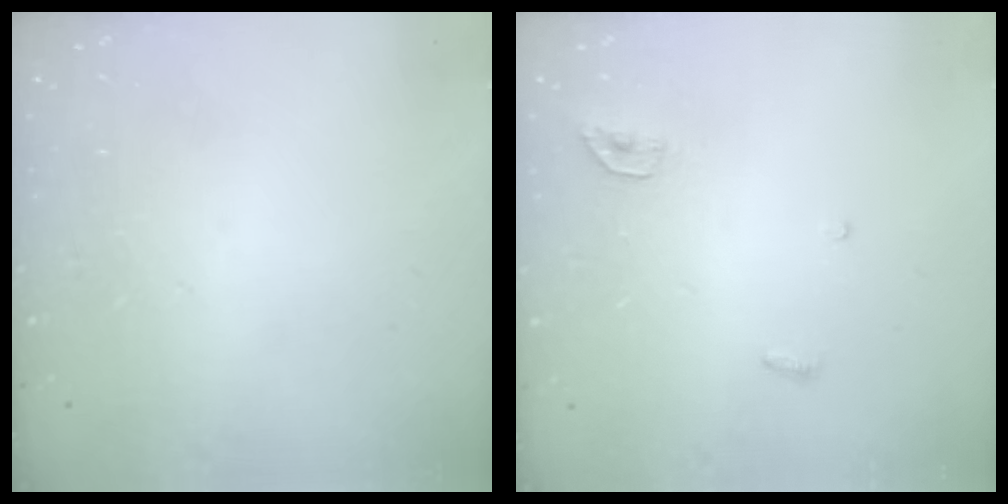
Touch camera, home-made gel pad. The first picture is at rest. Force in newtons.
{"total": 4.3, "press": 4.3, "slide": 0.4}